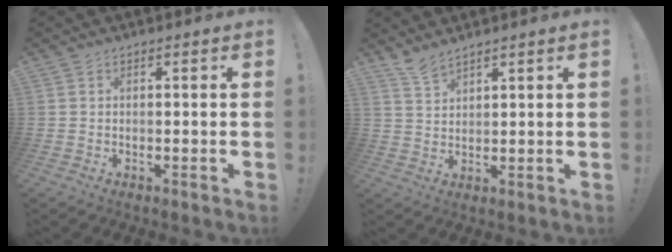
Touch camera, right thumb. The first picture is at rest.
{"total": 4.6, "force": [4.2, 0.9, 1.9], "torque": [-0.031, -0.028, 0.076]}